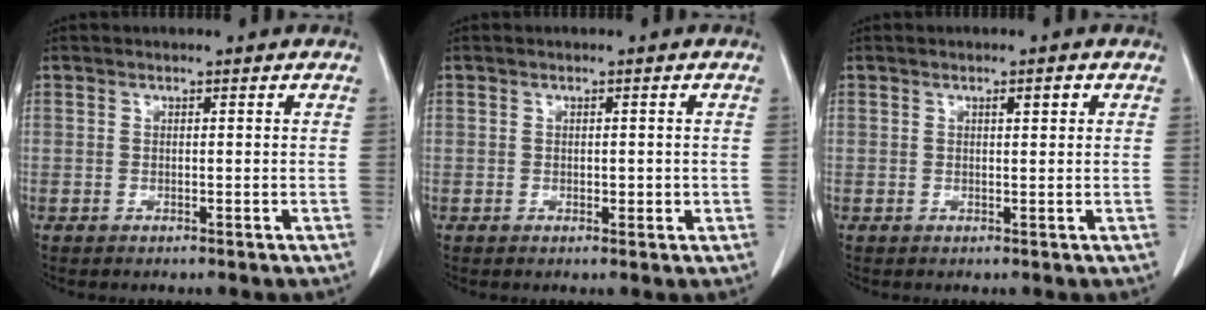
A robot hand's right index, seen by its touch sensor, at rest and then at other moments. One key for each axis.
{"total": 1.6, "fx": -0.2, "fy": 1.0, "fz": 1.2, "tx": -0.014, "ty": 0.001, "tz": 0.002}
{"total": 1.4, "fx": 0.6, "fy": 0.2, "fz": 1.2, "tx": -0.019, "ty": 0.001, "tz": 0.008}